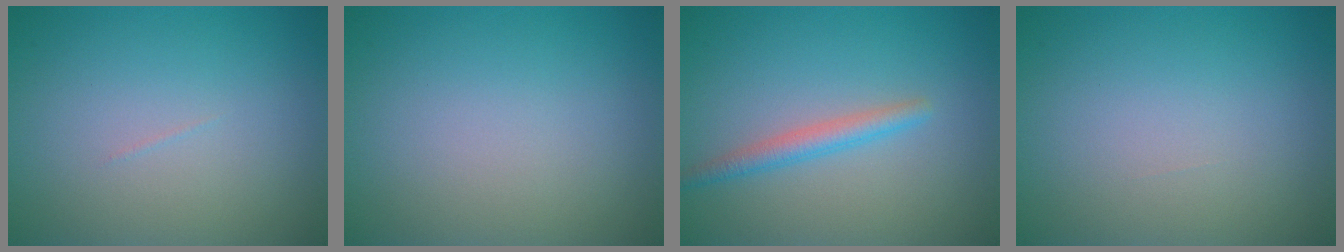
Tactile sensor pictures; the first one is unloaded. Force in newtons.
{"total": 0.0}
{"total": 2.1, "press": 2.1, "slide": 0.1}
{"total": 0.0}